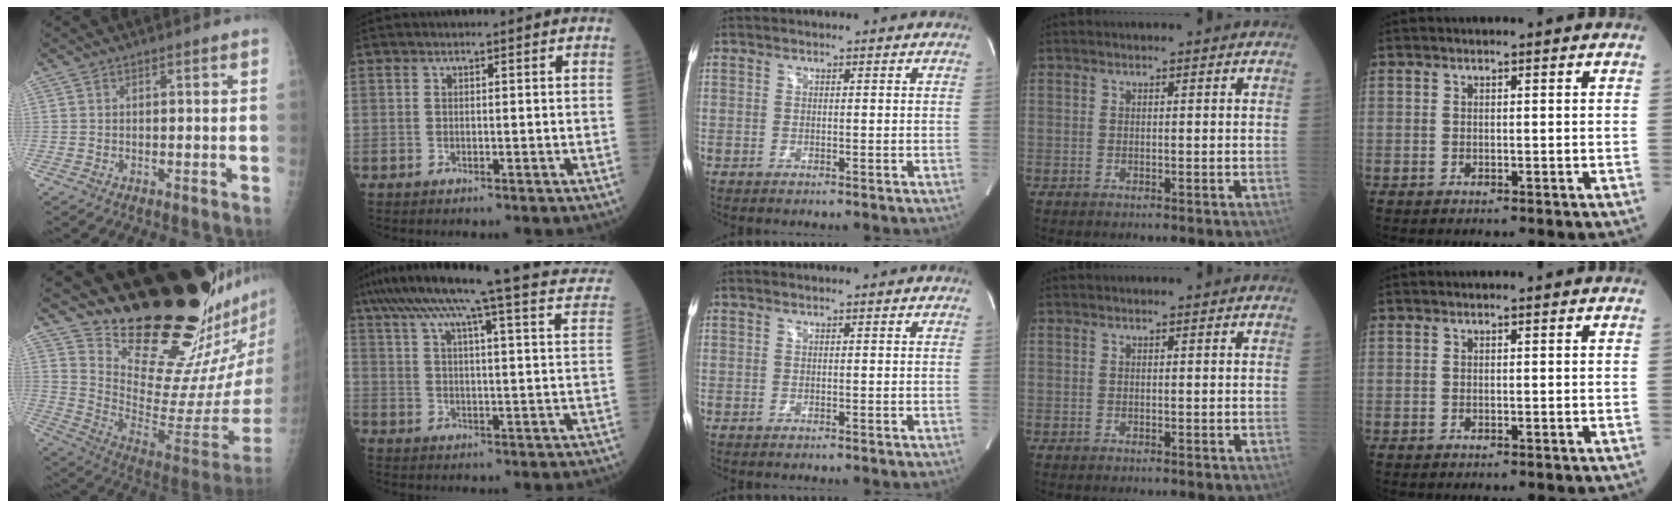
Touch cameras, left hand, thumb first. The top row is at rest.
{"thumb": {"total": 24.0, "force": [20.2, 3.9, 12.3], "torque": [-0.146, -0.190, 0.306]}, "index": {"total": 28.0, "force": [23.0, 2.0, 15.9], "torque": [-0.251, -0.004, 0.286]}}